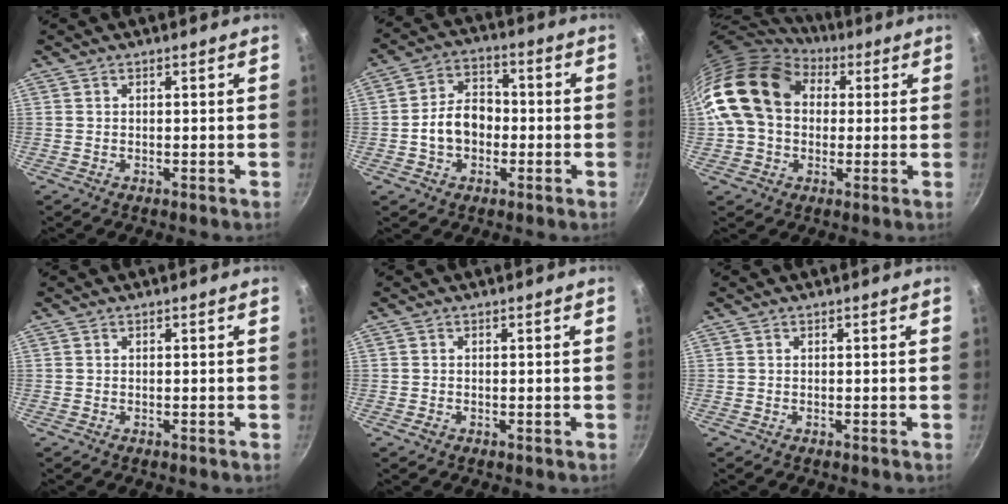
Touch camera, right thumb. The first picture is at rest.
{"total": 9.2, "force": [-1.5, 6.8, 5.9], "torque": [-0.071, 0.029, -0.034]}
{"total": 18.1, "force": [4.2, 13.7, 11.1], "torque": [-0.186, 0.027, 0.065]}
{"total": 0.0}
{"total": 0.7, "force": [-0.3, 0.5, 0.4], "torque": [-0.005, 0.000, -0.005]}
{"total": 0.0}